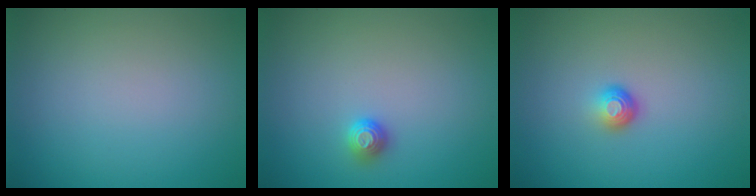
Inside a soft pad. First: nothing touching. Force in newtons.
{"total": 1.1, "press": 1.0, "slide": 0.4}
{"total": 1.6, "press": 1.0, "slide": 1.2}